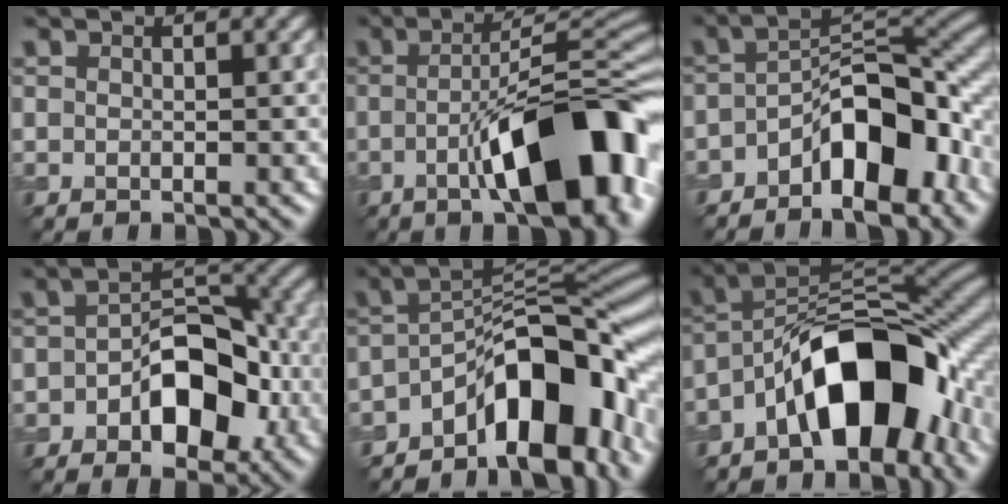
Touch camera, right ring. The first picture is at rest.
{"total": 12.7, "force": [-3.9, 4.0, 11.4], "torque": [-0.157, 0.012, -0.050]}
{"total": 8.7, "force": [-4.2, 3.4, 6.8], "torque": [-0.100, 0.021, -0.072]}
{"total": 7.6, "force": [-2.5, 4.3, 5.8], "torque": [-0.079, 0.016, -0.036]}
{"total": 11.4, "force": [-5.8, 4.5, 8.8], "torque": [-0.113, 0.016, -0.093]}
{"total": 11.2, "force": [-4.8, 5.1, 8.7], "torque": [-0.127, 0.024, -0.084]}